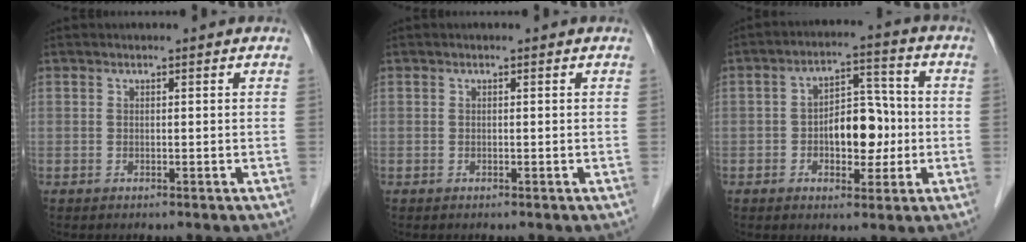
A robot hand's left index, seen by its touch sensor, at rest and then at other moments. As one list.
[{"total": 0.0}, {"total": 8.1, "force": [-1.3, 4.4, 6.8], "torque": [-0.110, 0.024, -0.016]}]